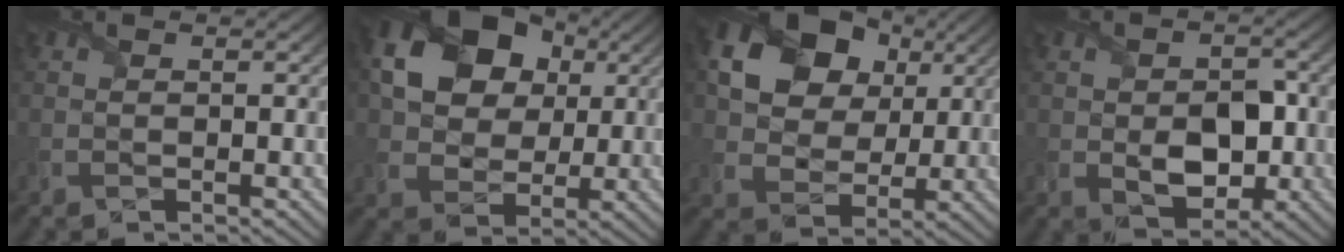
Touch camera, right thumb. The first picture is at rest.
{"total": 13.2, "force": [4.0, 9.8, 7.8], "torque": [-0.155, 0.008, 0.064]}
{"total": 14.0, "force": [5.4, 10.1, 8.0], "torque": [-0.159, 0.016, 0.095]}
{"total": 5.5, "force": [-0.9, 3.6, 4.0], "torque": [-0.071, -0.013, -0.012]}